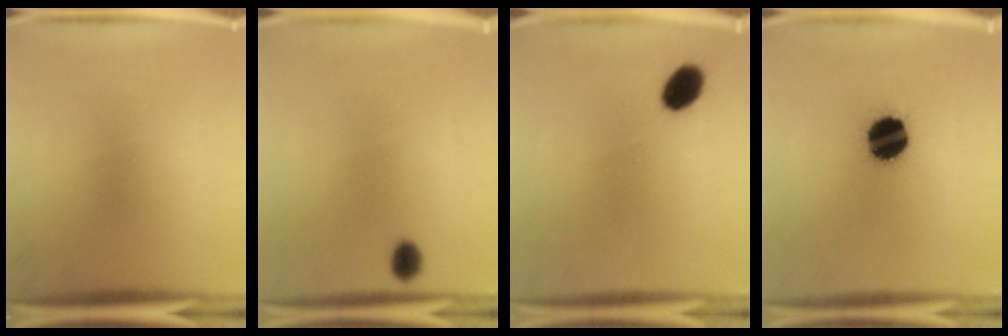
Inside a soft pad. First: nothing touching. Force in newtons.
{"total": 1.7}
{"total": 5.8}
{"total": 13.3}